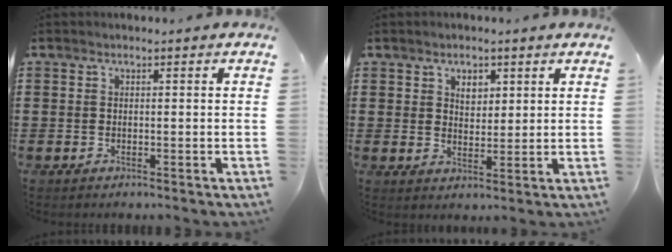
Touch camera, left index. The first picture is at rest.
{"total": 3.0, "force": [2.1, 1.8, 1.3], "torque": [-0.016, 0.000, 0.034]}